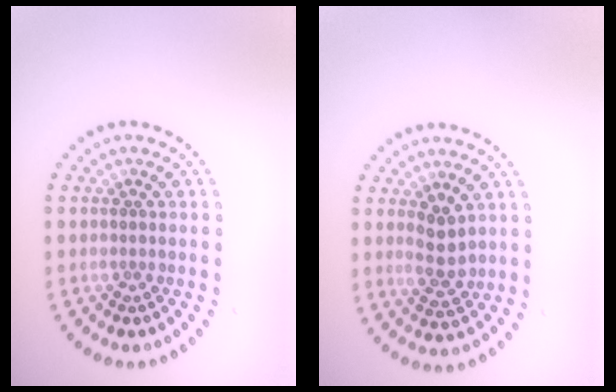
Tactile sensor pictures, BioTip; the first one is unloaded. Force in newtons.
{"total": 2.6, "press": 2.5, "slide": 0.6}